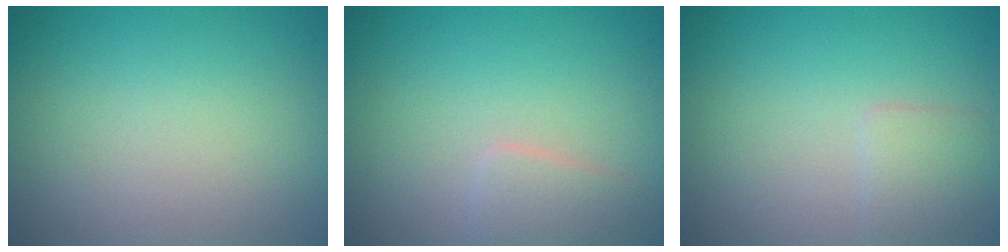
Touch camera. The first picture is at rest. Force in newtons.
{"total": 1.7, "press": 1.7, "slide": 0.1}
{"total": 1.6, "press": 1.6, "slide": 0.1}